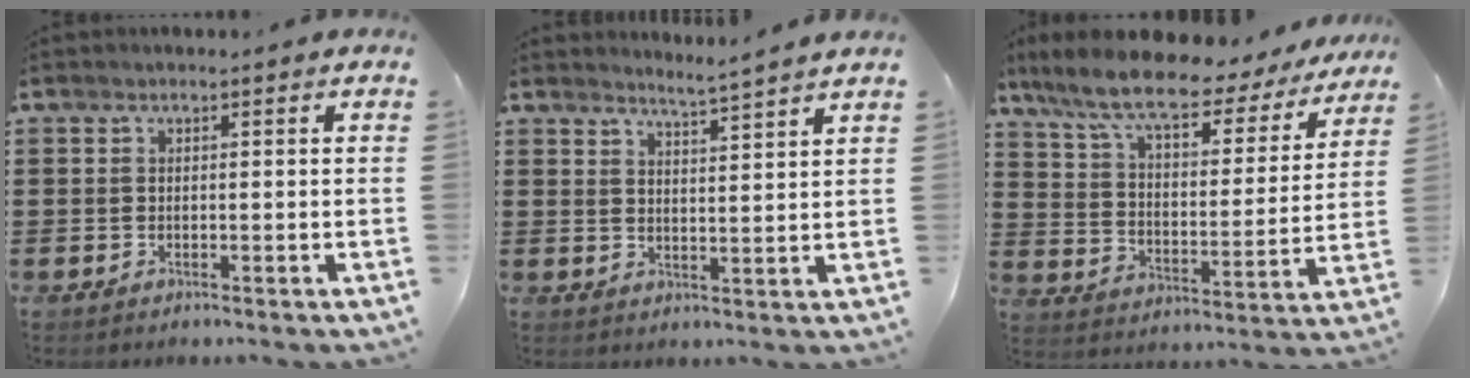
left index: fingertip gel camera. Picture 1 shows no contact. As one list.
[{"total": 3.5, "force": [3.3, -1.1, 0.3], "torque": [-0.016, -0.022, 0.058]}, {"total": 9.4, "force": [7.7, 1.6, 5.2], "torque": [-0.129, -0.041, 0.128]}]